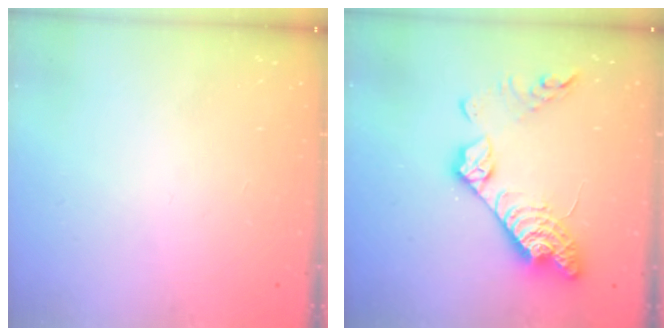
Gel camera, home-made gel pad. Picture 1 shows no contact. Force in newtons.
{"total": 17.3, "press": 17.3, "slide": 0.9}